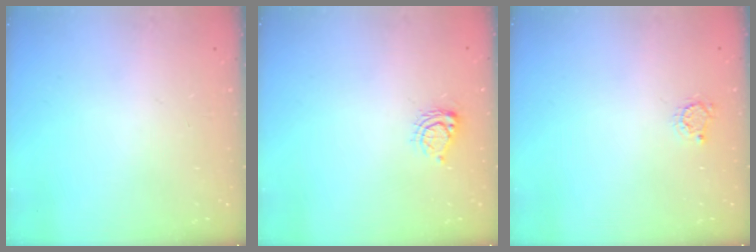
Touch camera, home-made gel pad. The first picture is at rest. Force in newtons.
{"total": 5.6, "press": 5.6, "slide": 0.6}
{"total": 3.2, "press": 3.1, "slide": 0.4}